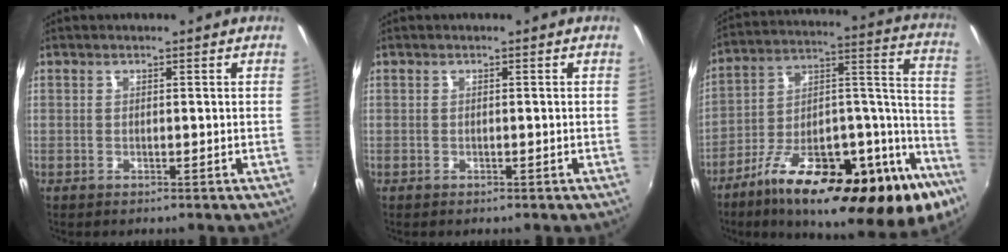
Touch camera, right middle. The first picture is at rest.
{"total": 0.0}
{"total": 31.5, "force": [-18.4, 10.0, 23.5], "torque": [-0.322, -0.001, -0.282]}